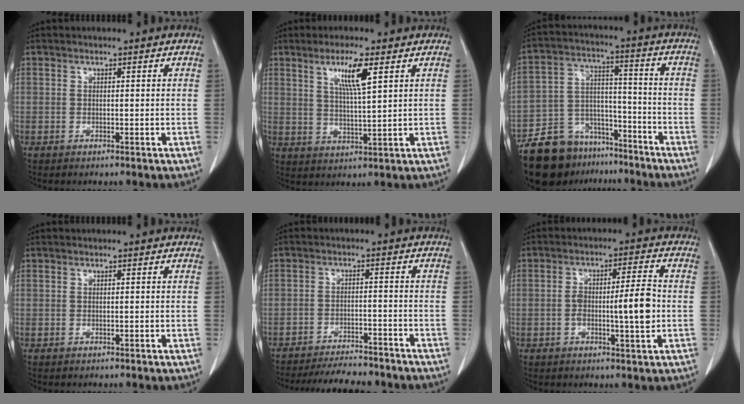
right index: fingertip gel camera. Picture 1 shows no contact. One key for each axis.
{"total": 6.5, "fx": 3.2, "fy": 0.1, "fz": 5.7, "tx": -0.104, "ty": -0.005, "tz": 0.057}
{"total": 14.7, "fx": -11.1, "fy": 8.3, "fz": 5.0, "tx": -0.087, "ty": 0.042, "tz": -0.188}
{"total": 0.0}
{"total": 10.5, "fx": -9.8, "fy": 2.0, "fz": 3.3, "tx": -0.042, "ty": -0.005, "tz": -0.139}
{"total": 7.4, "fx": -1.1, "fy": 0.9, "fz": 7.3, "tx": -0.122, "ty": 0.008, "tz": -0.019}